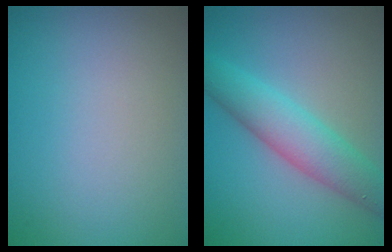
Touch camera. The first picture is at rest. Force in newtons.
{"total": 5.1, "press": 5.1, "slide": 0.0}